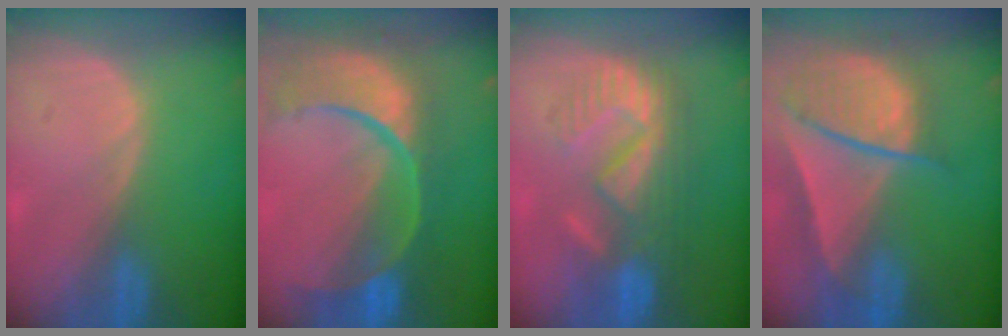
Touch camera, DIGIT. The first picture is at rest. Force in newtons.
{"total": 13.3, "press": 10.7, "slide": 7.9}
{"total": 9.2, "press": 8.9, "slide": 2.1}
{"total": 9.6, "press": 8.2, "slide": 5.0}